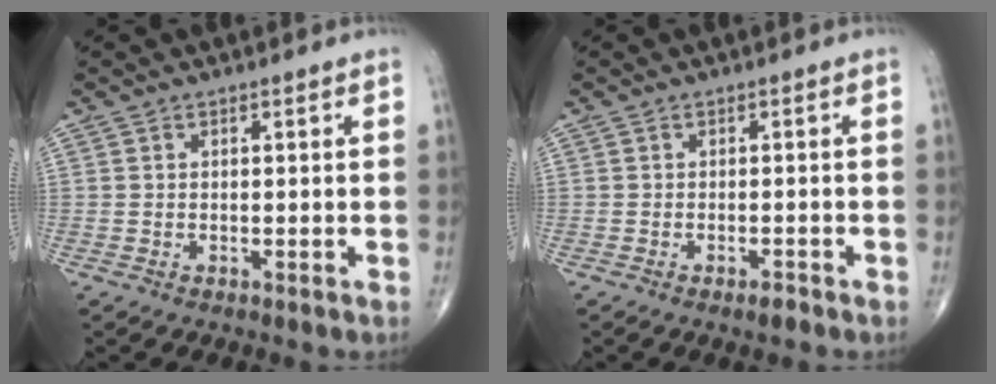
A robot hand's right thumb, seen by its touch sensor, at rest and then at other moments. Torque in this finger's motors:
{"motor_torque": [-0.12, 0.15, 0.12, 0.23, -0.07]}